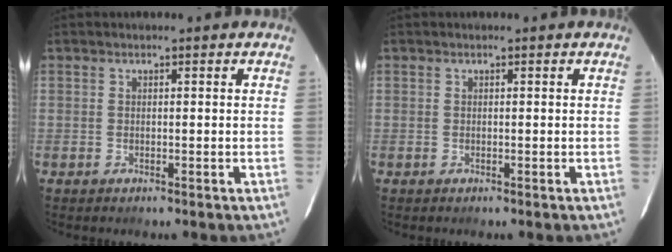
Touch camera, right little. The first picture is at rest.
{"total": 0.0}